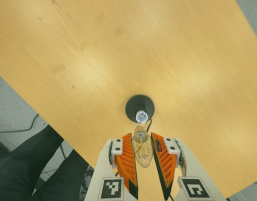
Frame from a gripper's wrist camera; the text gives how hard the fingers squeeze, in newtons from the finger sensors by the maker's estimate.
{"total": 13.4, "left": 14.0, "right": 12.7}